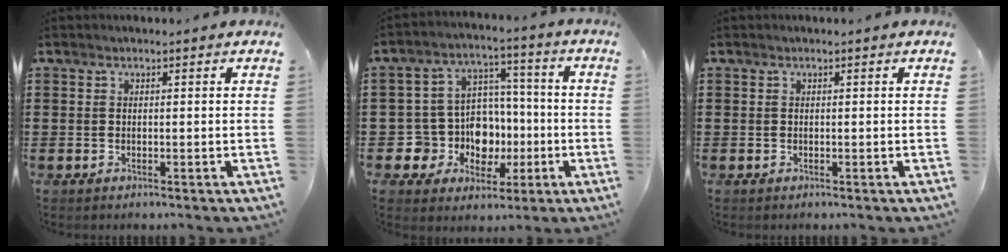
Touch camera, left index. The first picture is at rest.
{"total": 9.8, "force": [-1.6, 8.9, 3.7], "torque": [-0.106, 0.007, -0.017]}
{"total": 0.0}